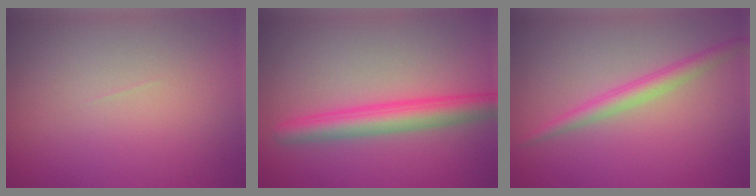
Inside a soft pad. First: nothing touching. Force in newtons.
{"total": 4.3, "press": 4.3, "slide": 0.1}
{"total": 2.3, "press": 2.3, "slide": 0.1}